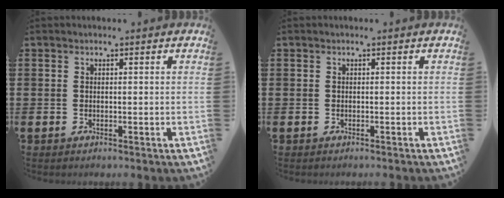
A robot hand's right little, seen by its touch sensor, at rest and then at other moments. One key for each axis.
{"total": 0.0}